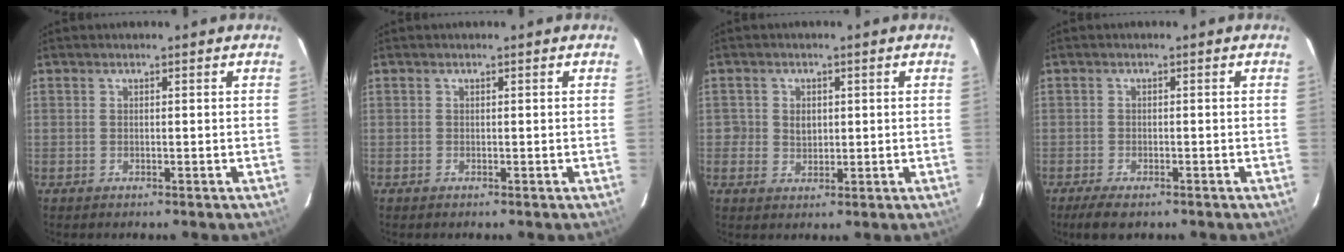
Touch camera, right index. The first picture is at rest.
{"total": 0.0}
{"total": 3.0, "force": [0.2, 2.9, 0.9], "torque": [-0.019, 0.006, 0.004]}
{"total": 4.4, "force": [-3.3, 1.5, 2.6], "torque": [-0.063, -0.017, -0.056]}